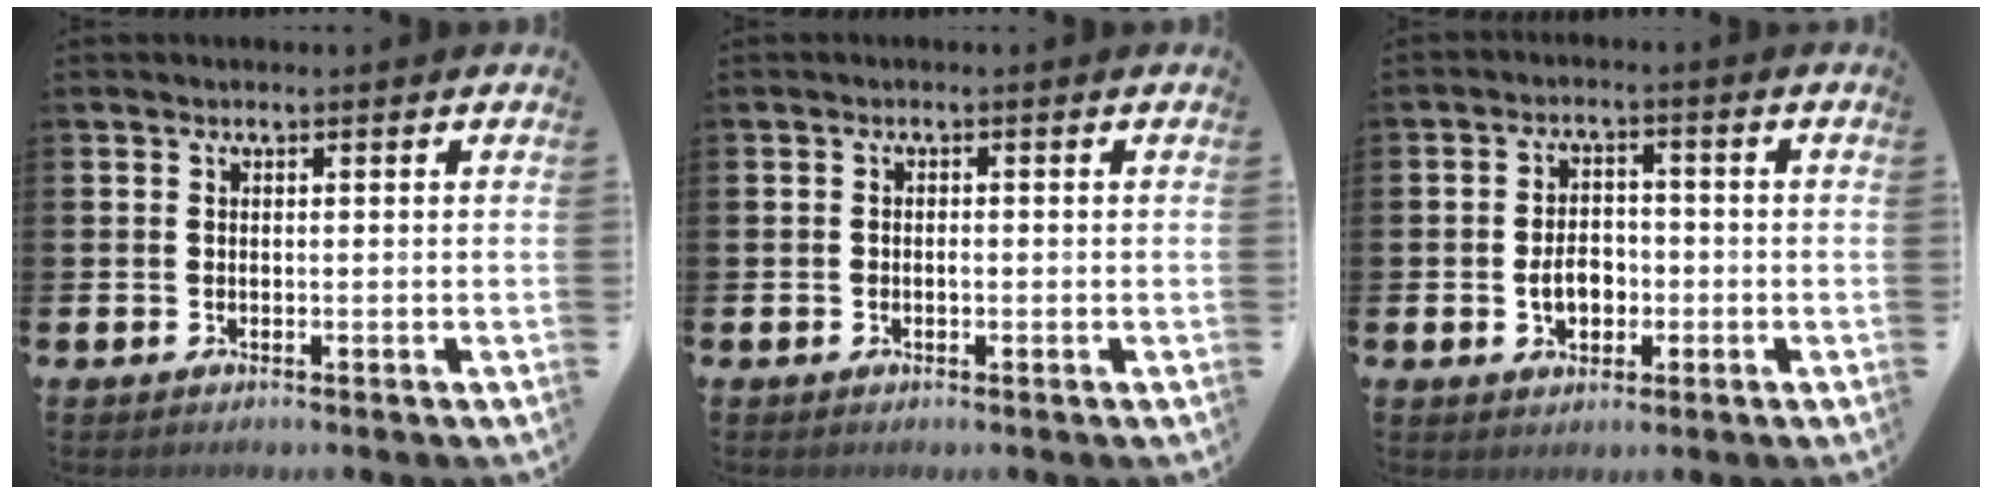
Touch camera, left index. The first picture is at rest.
{"total": 0.7, "force": [-0.2, 0.5, 0.5], "torque": [-0.009, 0.002, -0.006]}
{"total": 4.3, "force": [-1.0, 3.1, 2.9], "torque": [-0.040, -0.001, -0.025]}